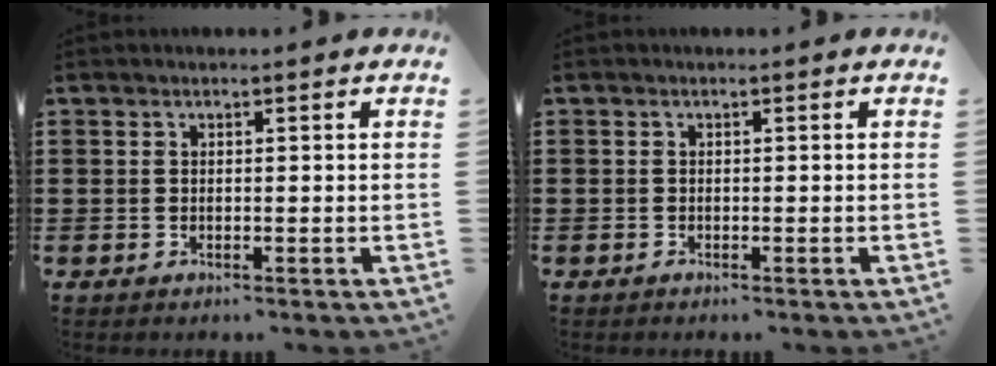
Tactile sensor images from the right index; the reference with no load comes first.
{"total": 0.6, "force": [-0.5, 0.3, 0.0], "torque": [0.000, 0.002, -0.011]}